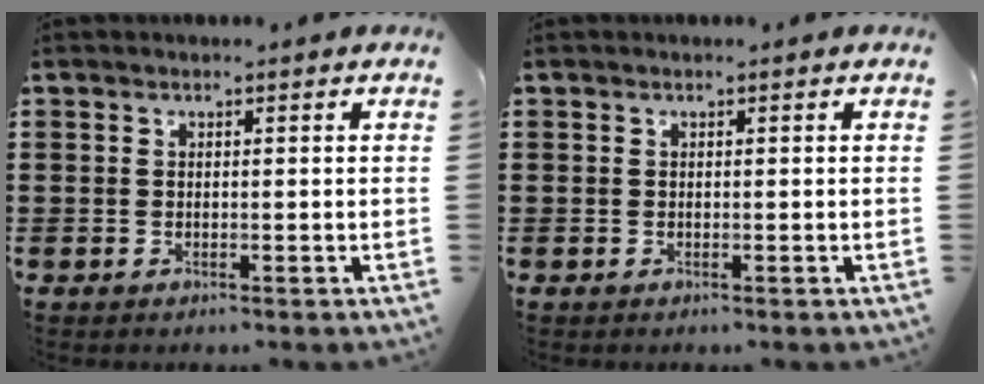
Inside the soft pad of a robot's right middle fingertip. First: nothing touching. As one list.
[{"total": 0.0}]